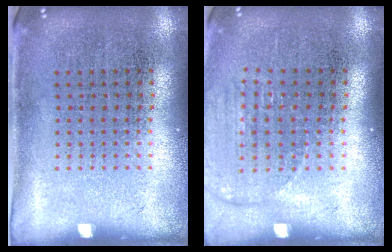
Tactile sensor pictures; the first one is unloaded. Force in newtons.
{"total": 1.4, "press": 1.2, "slide": 0.6}